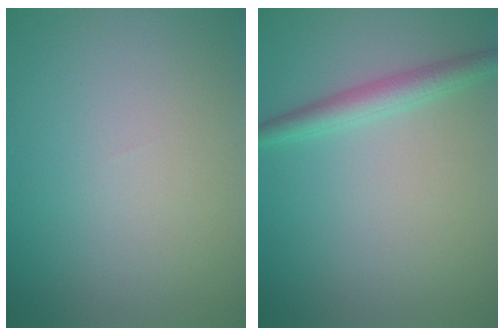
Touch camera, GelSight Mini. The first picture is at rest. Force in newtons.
{"total": 2.5, "press": 2.5, "slide": 0.1}